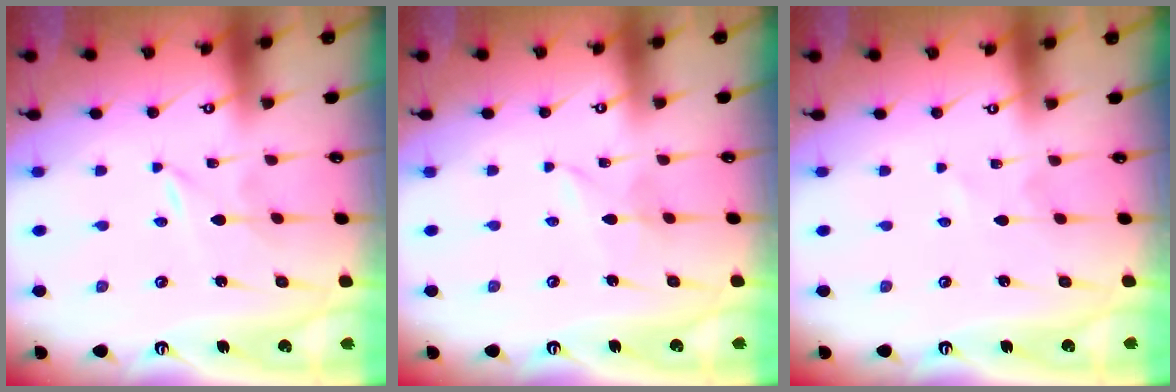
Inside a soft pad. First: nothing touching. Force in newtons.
{"total": 2.0, "press": 2.0, "slide": 0.1}
{"total": 0.0}